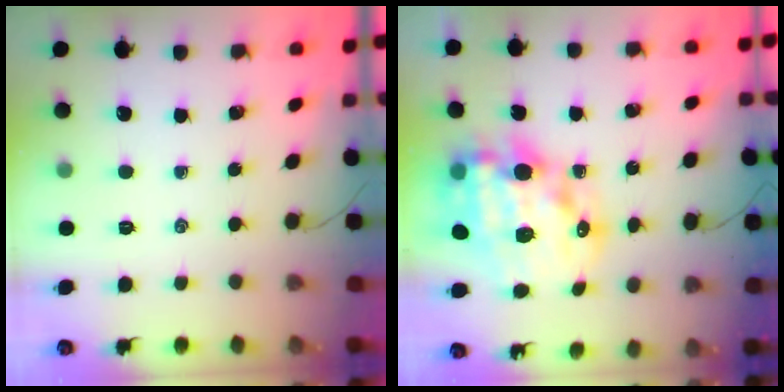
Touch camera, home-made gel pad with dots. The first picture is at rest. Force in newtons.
{"total": 20.1, "press": 19.6, "slide": 4.5}